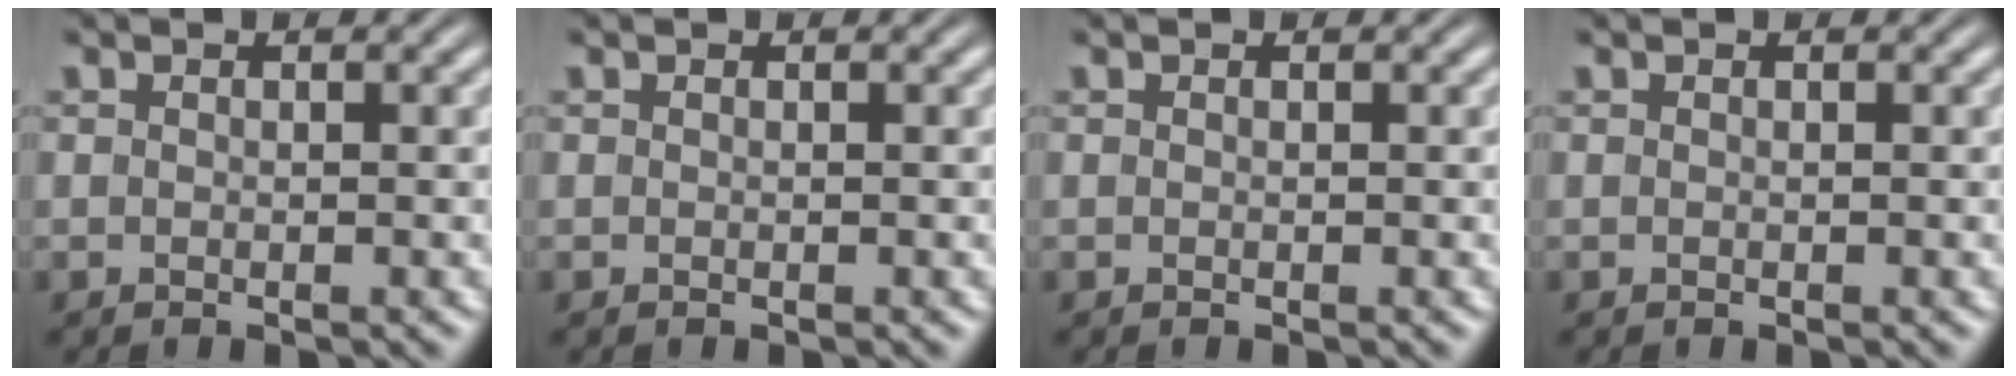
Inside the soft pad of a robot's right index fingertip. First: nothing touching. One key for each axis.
{"total": 0.0}
{"total": 0.0}
{"total": 0.0}